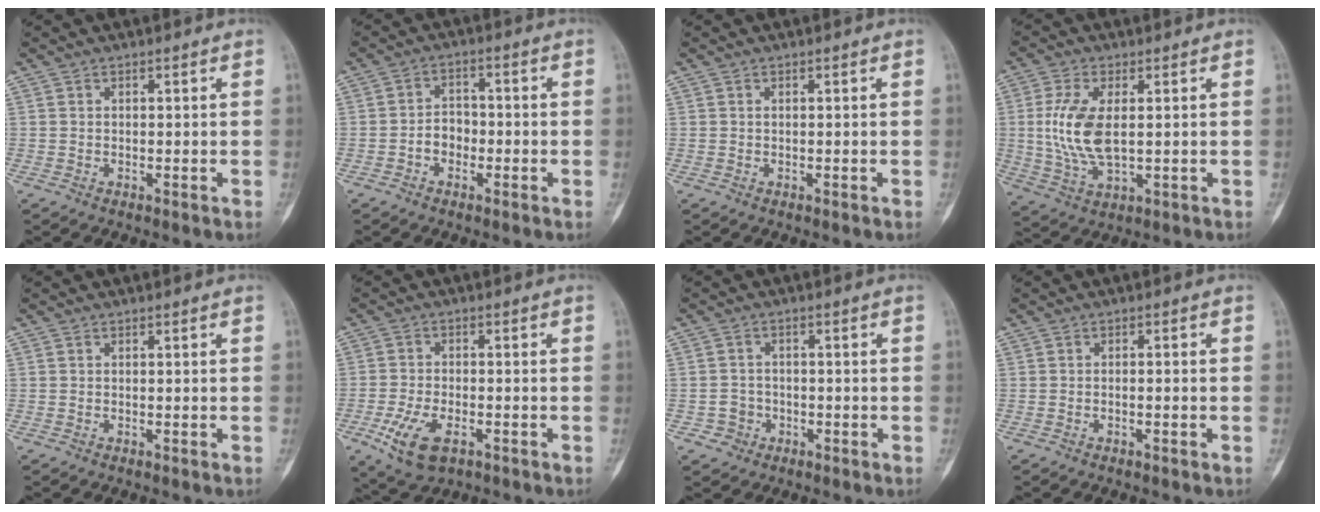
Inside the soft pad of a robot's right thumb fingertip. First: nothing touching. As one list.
[{"total": 4.4, "force": [-1.6, 3.4, 2.4], "torque": [-0.015, 0.023, -0.034]}, {"total": 0.0}, {"total": 10.6, "force": [0.9, 5.4, 9.1], "torque": [-0.190, -0.009, 0.025]}, {"total": 0.0}, {"total": 8.6, "force": [-3.7, 4.6, 6.2], "torque": [-0.120, 0.005, -0.063]}, {"total": 3.4, "force": [-1.3, 3.1, 0.1], "torque": [0.024, 0.013, -0.023]}, {"total": 1.0, "force": [-0.4, 0.3, 0.8], "torque": [-0.013, 0.008, -0.006]}]